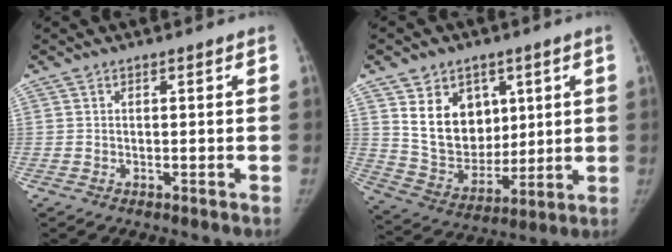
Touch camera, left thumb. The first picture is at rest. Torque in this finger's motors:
{"motor_torque": [1.27, 1.17, 0.90, -1.05, 0.28]}